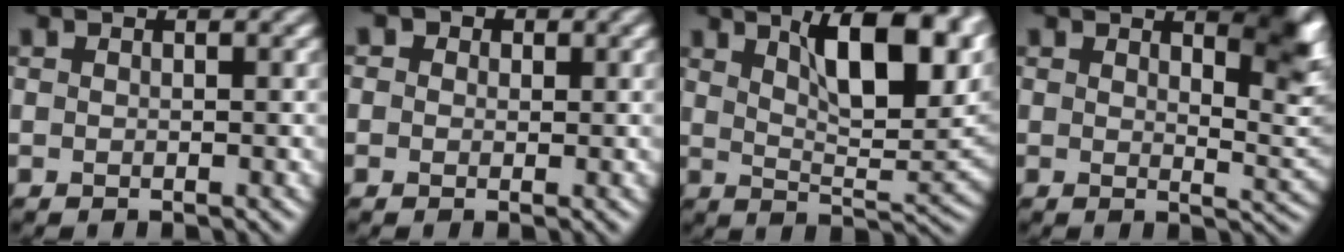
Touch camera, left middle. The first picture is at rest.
{"total": 3.1, "force": [1.4, 2.5, 1.1], "torque": [0.006, 0.022, -0.016]}
{"total": 10.6, "force": [5.5, 3.0, 8.6], "torque": [-0.119, 0.014, 0.088]}
{"total": 4.3, "force": [2.4, 1.2, 3.3], "torque": [-0.035, -0.004, 0.037]}